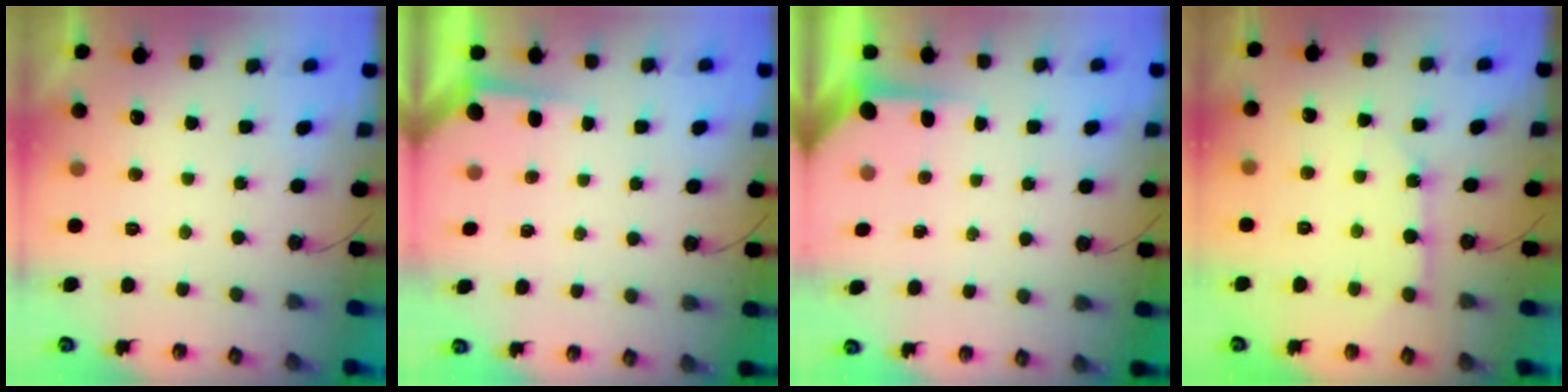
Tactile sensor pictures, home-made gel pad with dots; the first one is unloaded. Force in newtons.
{"total": 2.2, "press": 2.2, "slide": 0.3}
{"total": 3.6, "press": 3.6, "slide": 0.4}
{"total": 8.0, "press": 7.9, "slide": 0.8}